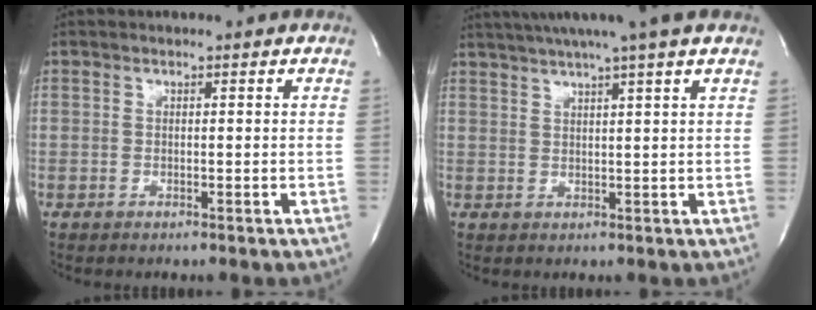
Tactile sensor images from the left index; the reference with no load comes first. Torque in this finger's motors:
{"motor_torque": [0.97, -0.99, 0.44, 0.18]}